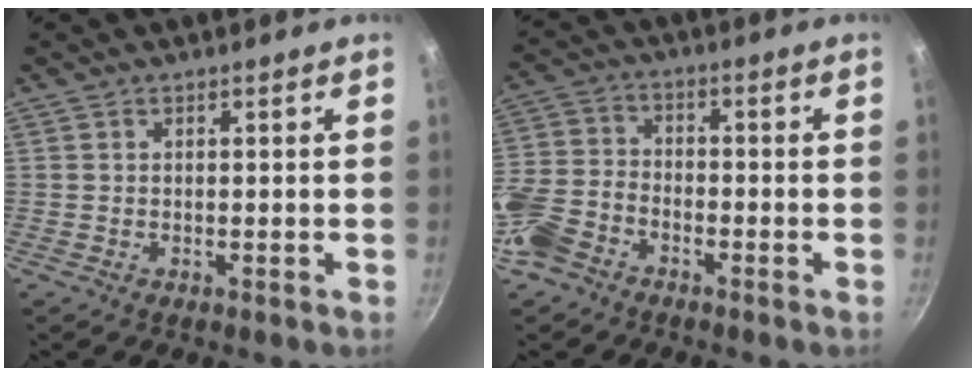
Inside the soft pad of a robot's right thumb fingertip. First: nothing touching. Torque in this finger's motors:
{"motor_torque": [-0.11, 0.03, 0.68, -0.20, 0.17]}